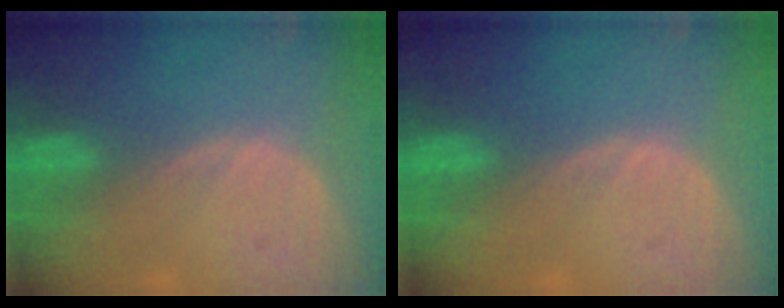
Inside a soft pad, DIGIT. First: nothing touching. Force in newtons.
{"total": 0.0}